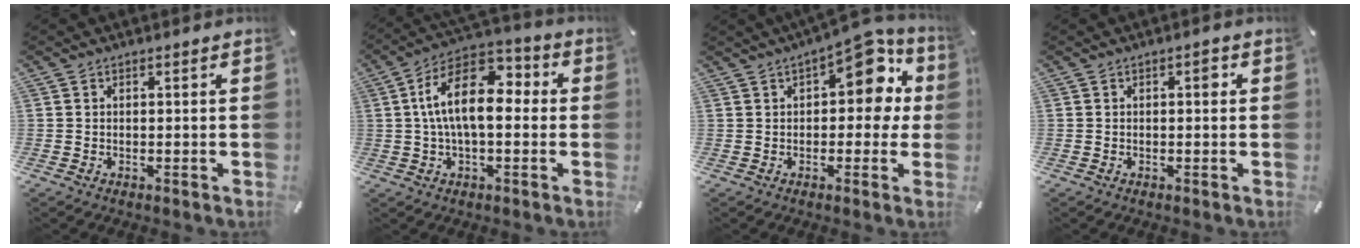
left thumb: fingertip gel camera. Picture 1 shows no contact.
{"total": 14.4, "force": [1.4, 7.5, 12.2], "torque": [-0.230, -0.003, 0.024]}
{"total": 11.8, "force": [4.8, 5.7, 9.1], "torque": [-0.108, -0.026, 0.074]}
{"total": 1.8, "force": [0.2, 0.9, 1.6], "torque": [-0.017, 0.001, -0.002]}